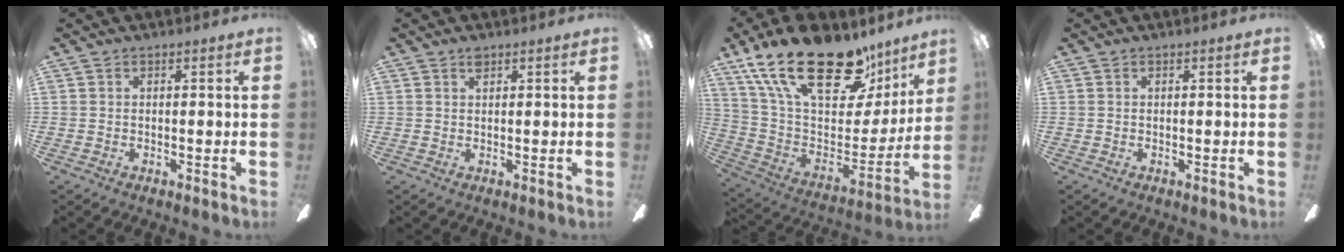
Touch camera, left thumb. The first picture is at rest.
{"total": 1.4, "force": [1.0, 0.6, 0.7], "torque": [-0.017, 0.002, 0.019]}
{"total": 28.9, "force": [18.3, 12.9, 18.2], "torque": [-0.312, -0.117, 0.323]}
{"total": 0.0}